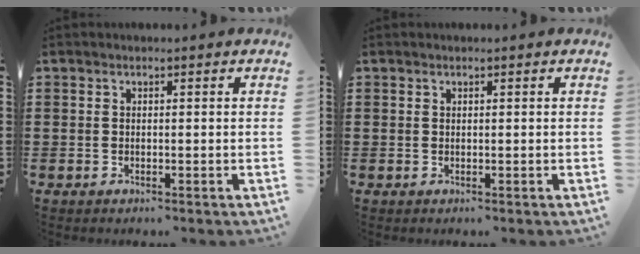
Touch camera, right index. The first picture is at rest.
{"total": 0.0}